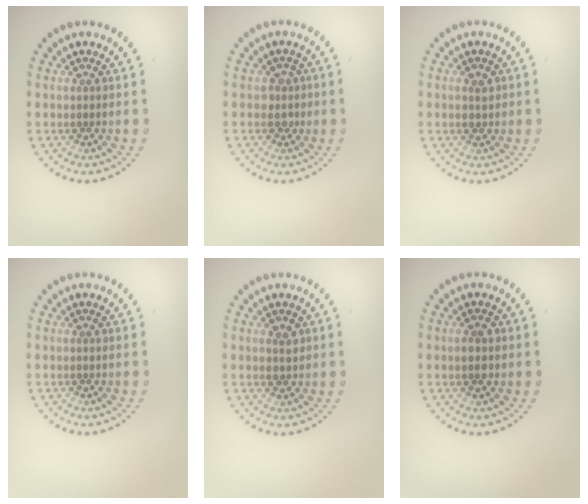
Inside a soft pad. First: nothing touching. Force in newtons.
{"total": 1.3, "press": 1.0, "slide": 0.7}
{"total": 1.4, "press": 1.4, "slide": 0.2}
{"total": 0.0}
{"total": 1.5, "press": 1.5, "slide": 0.2}
{"total": 2.2, "press": 2.2, "slide": 0.0}